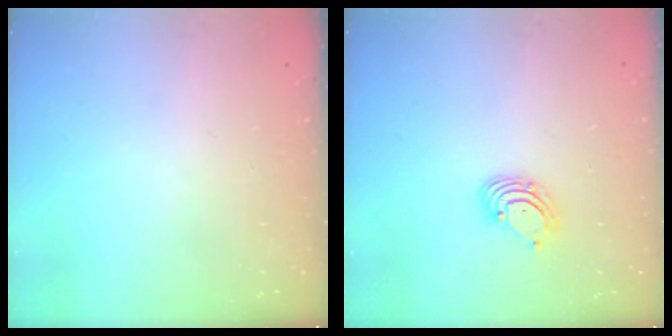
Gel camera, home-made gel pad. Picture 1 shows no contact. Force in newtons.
{"total": 2.7, "press": 2.7, "slide": 0.3}